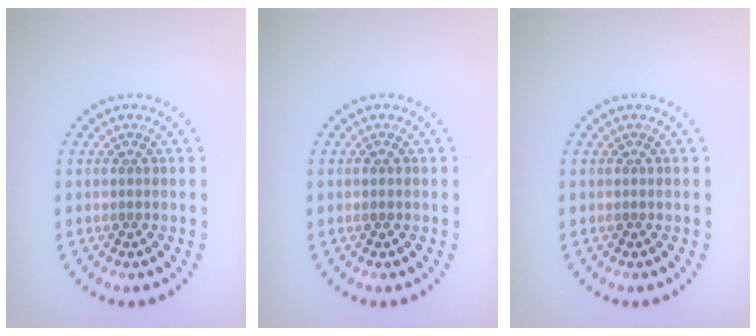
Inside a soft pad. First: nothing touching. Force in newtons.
{"total": 0.6, "press": 0.6, "slide": 0.1}
{"total": 0.0}